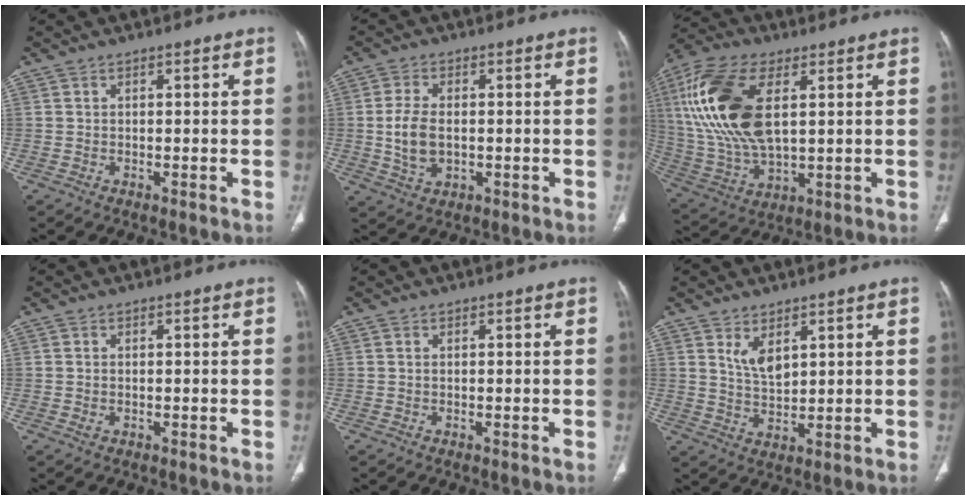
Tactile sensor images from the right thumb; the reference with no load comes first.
{"total": 7.1, "force": [-0.4, 4.3, 5.6], "torque": [-0.115, -0.002, -0.002]}
{"total": 21.1, "force": [5.0, 10.5, 17.5], "torque": [-0.376, -0.007, 0.095]}
{"total": 0.9, "force": [-0.2, 0.6, 0.6], "torque": [-0.019, 0.003, 0.000]}
{"total": 0.0}
{"total": 4.9, "force": [2.5, 2.4, 3.5], "torque": [-0.053, -0.020, 0.054]}